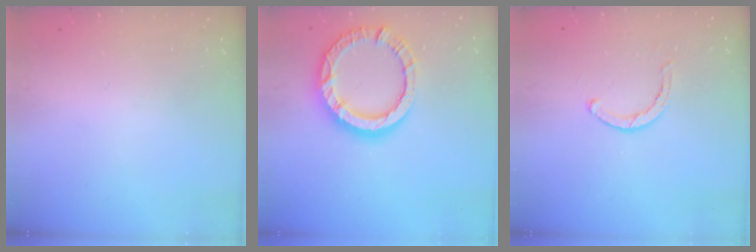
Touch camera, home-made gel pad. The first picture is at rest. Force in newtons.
{"total": 14.8, "press": 14.7, "slide": 1.6}
{"total": 2.8, "press": 2.8, "slide": 0.2}